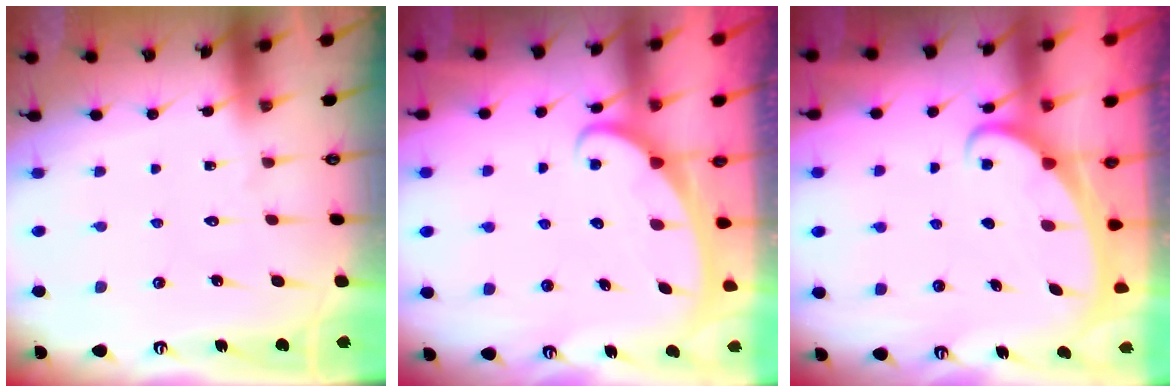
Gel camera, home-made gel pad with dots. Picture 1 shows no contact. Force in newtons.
{"total": 2.4, "press": 2.4, "slide": 0.4}
{"total": 2.4, "press": 2.4, "slide": 0.3}